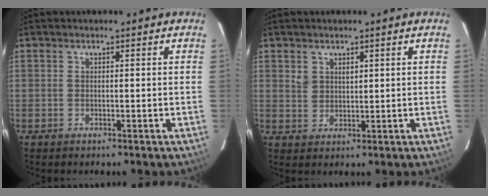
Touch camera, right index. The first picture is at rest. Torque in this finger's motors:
{"motor_torque": [-0.02, 0.01, 0.00, 0.01]}